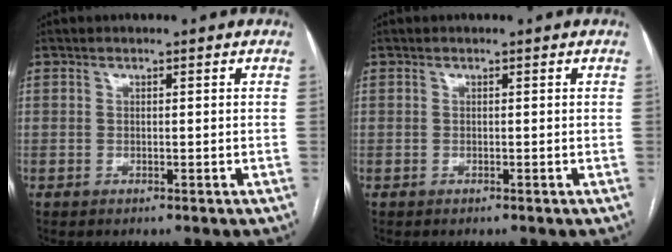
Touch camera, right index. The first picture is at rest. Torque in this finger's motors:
{"motor_torque": [0.32, 0.16, -0.01, 0.01]}